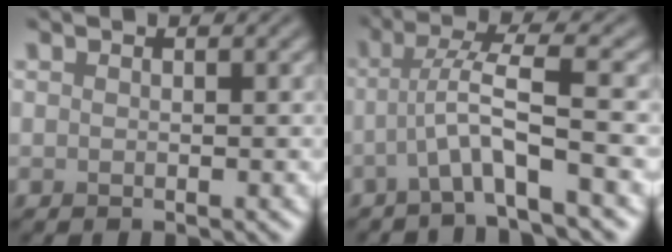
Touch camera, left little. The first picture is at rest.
{"total": 4.4, "force": [-1.4, 0.2, 4.2], "torque": [-0.080, 0.009, -0.033]}